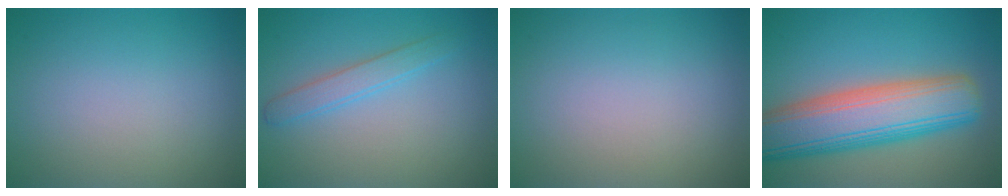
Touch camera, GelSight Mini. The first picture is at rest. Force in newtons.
{"total": 2.0, "press": 2.0, "slide": 0.0}
{"total": 0.0}
{"total": 10.2, "press": 10.2, "slide": 0.5}